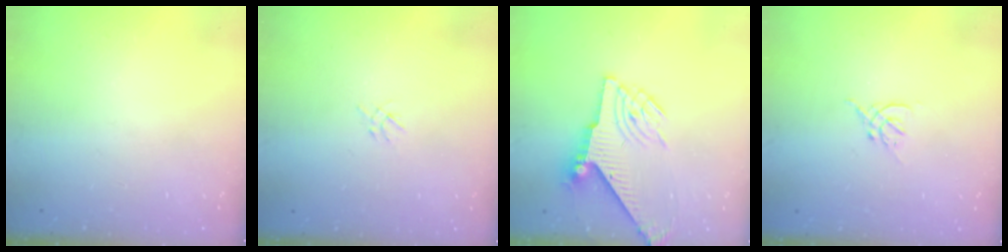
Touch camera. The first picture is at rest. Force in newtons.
{"total": 2.2, "press": 2.2, "slide": 0.5}
{"total": 9.6, "press": 9.5, "slide": 1.0}
{"total": 1.6, "press": 1.5, "slide": 0.6}